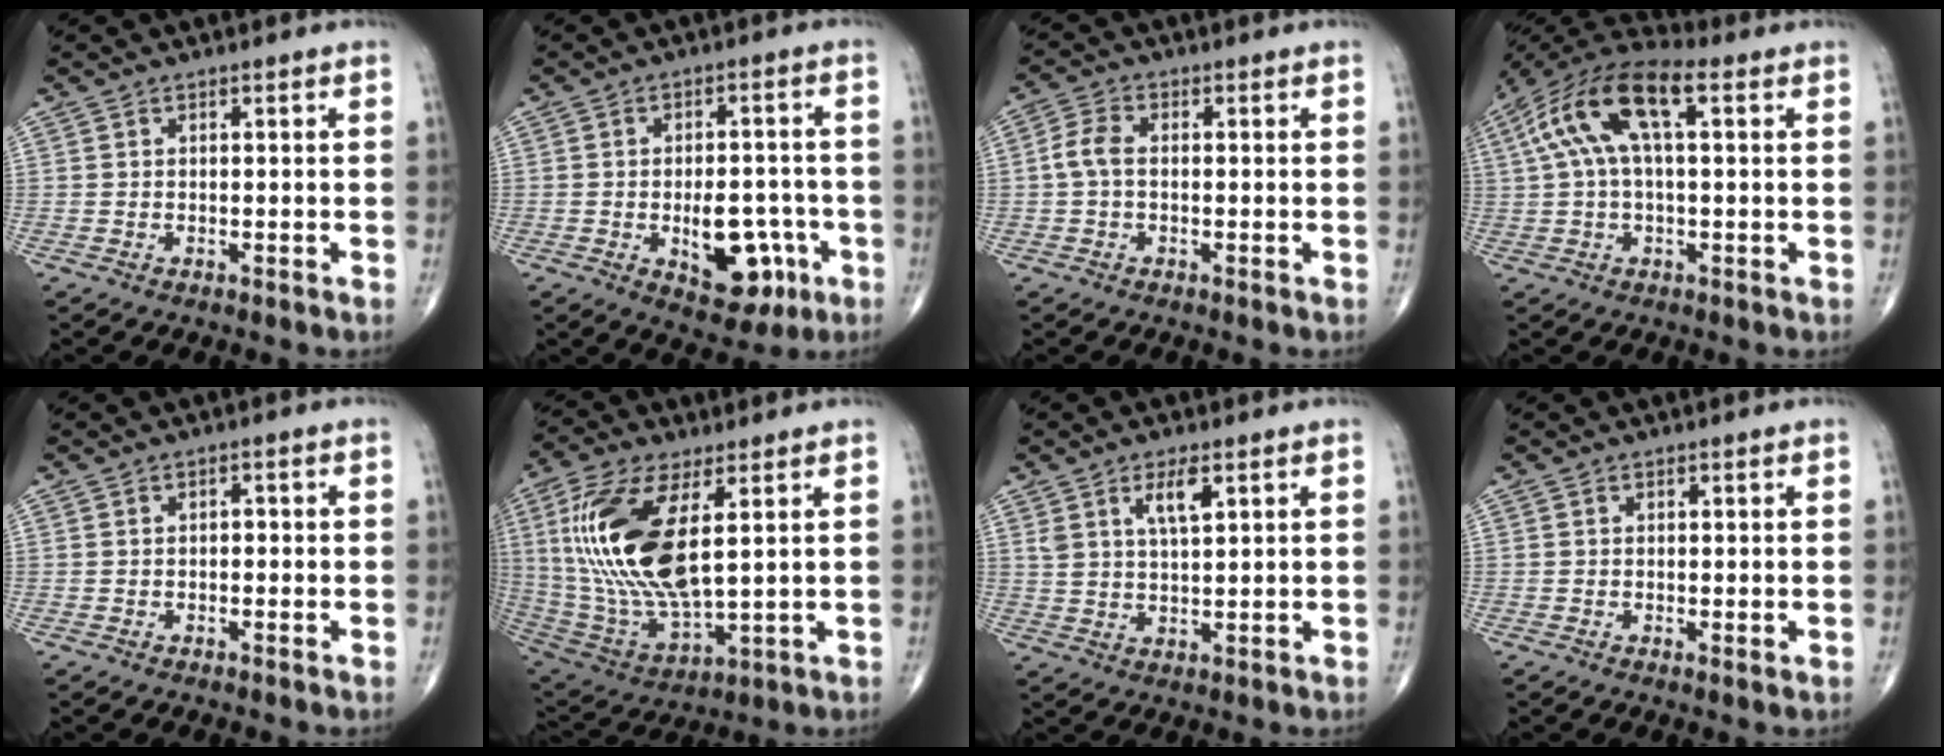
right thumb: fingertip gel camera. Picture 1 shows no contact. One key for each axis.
{"total": 11.8, "fx": -3.8, "fy": 6.5, "fz": 9.1, "tx": -0.098, "ty": 0.021, "tz": -0.041}
{"total": 4.0, "fx": -0.2, "fy": 2.4, "fz": 3.2, "tx": -0.068, "ty": 0.011, "tz": -0.012}
{"total": 14.7, "fx": 3.9, "fy": 5.9, "fz": 12.9, "tx": -0.267, "ty": 0.047, "tz": 0.063}
{"total": 1.2, "fx": -0.1, "fy": 0.7, "fz": 0.9, "tx": -0.005, "ty": 0.003, "tz": -0.006}
{"total": 22.0, "fx": 4.8, "fy": 9.4, "fz": 19.3, "tx": -0.411, "ty": -0.027, "tz": 0.097}
{"total": 5.2, "fx": 2.6, "fy": 1.8, "fz": 4.2, "tx": -0.075, "ty": -0.014, "tz": 0.051}
{"total": 0.8, "fx": 0.1, "fy": 0.1, "fz": 0.8, "tx": -0.015, "ty": -0.004, "tz": 0.000}